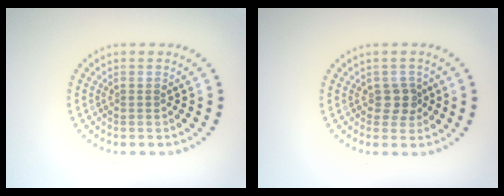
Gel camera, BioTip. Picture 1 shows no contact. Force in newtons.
{"total": 1.6, "press": 1.5, "slide": 0.8}